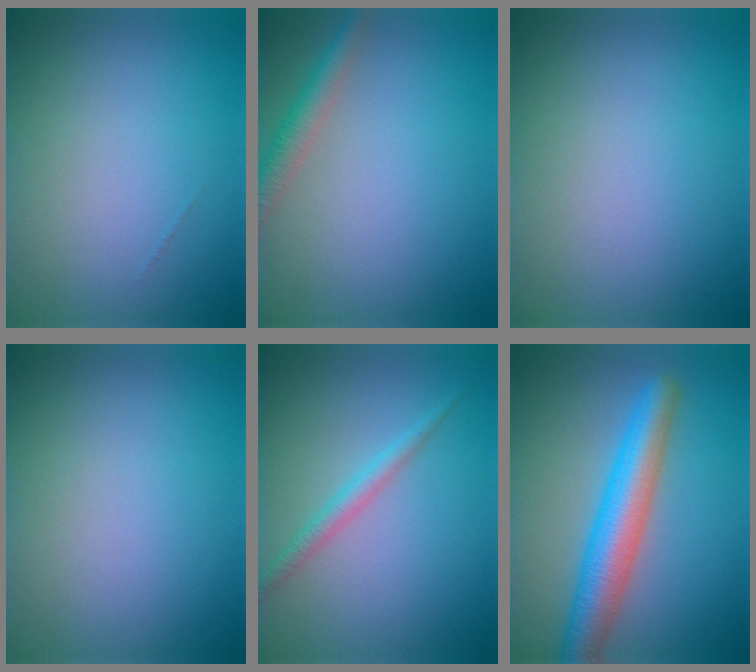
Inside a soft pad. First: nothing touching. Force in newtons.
{"total": 2.6, "press": 2.6, "slide": 0.1}
{"total": 0.0}
{"total": 0.0}
{"total": 1.8, "press": 1.8, "slide": 0.0}
{"total": 6.1, "press": 6.1, "slide": 0.2}